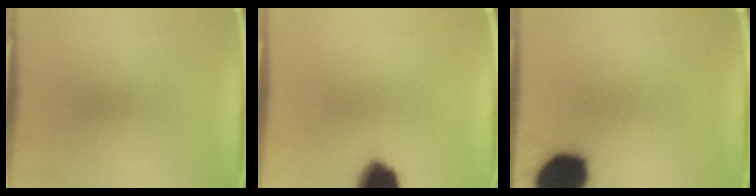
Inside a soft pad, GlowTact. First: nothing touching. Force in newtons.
{"total": 12.6}
{"total": 18.7}